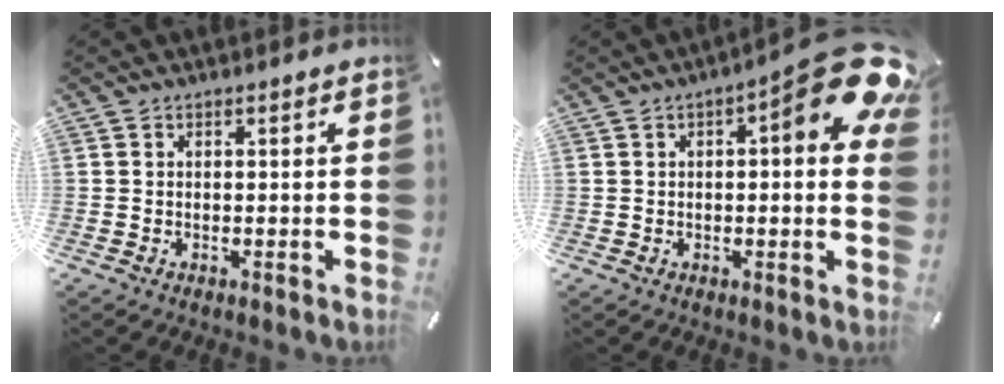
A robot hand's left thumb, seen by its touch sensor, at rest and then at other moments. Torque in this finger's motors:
{"motor_torque": [3.07, 1.93, 0.44, -0.30, 0.35]}